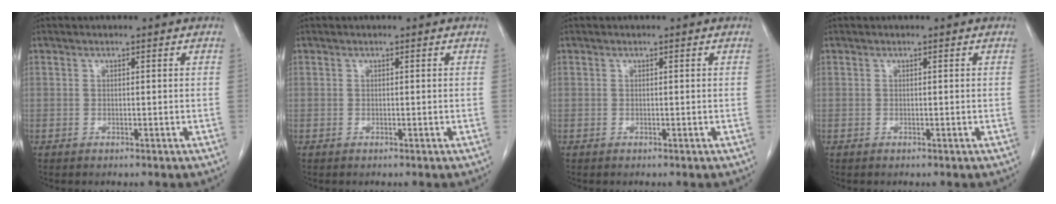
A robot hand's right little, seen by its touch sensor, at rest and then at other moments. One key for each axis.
{"total": 0.0}
{"total": 0.0}
{"total": 0.0}